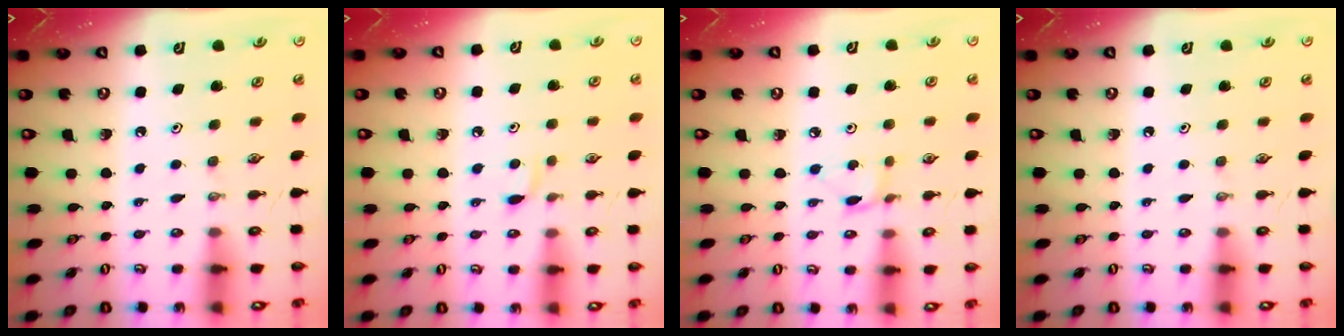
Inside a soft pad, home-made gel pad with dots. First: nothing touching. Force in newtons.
{"total": 4.1, "press": 4.1, "slide": 0.6}
{"total": 2.0, "press": 2.0, "slide": 0.2}
{"total": 0.0}